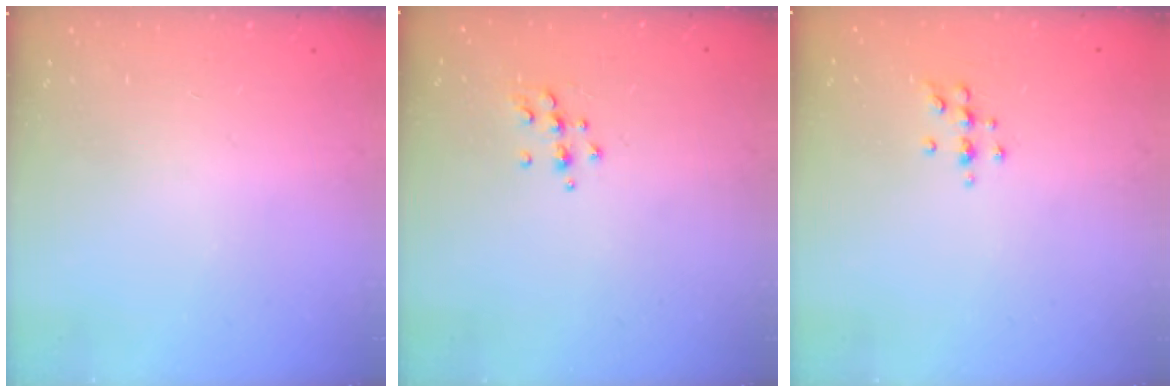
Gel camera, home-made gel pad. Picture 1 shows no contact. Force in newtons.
{"total": 6.3, "press": 6.2, "slide": 0.9}
{"total": 4.9, "press": 4.8, "slide": 0.7}